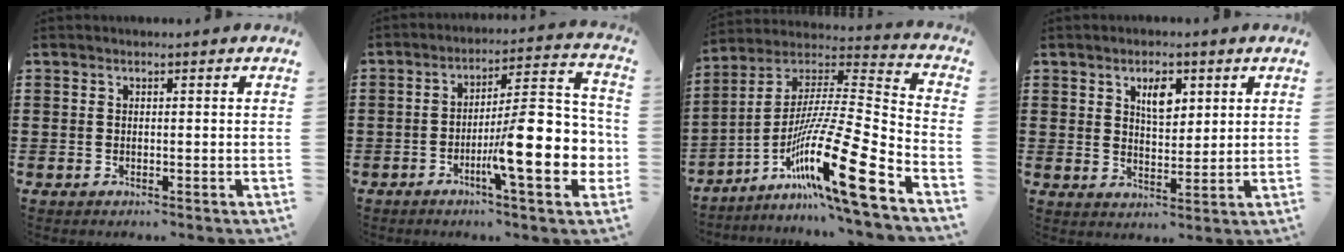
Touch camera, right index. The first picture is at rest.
{"total": 14.5, "force": [-4.0, 3.3, 13.5], "torque": [-0.194, -0.021, -0.071]}
{"total": 17.9, "force": [-10.1, 1.3, 14.7], "torque": [-0.271, -0.004, -0.185]}
{"total": 4.5, "force": [2.2, 2.3, 3.1], "torque": [-0.047, 0.000, 0.033]}